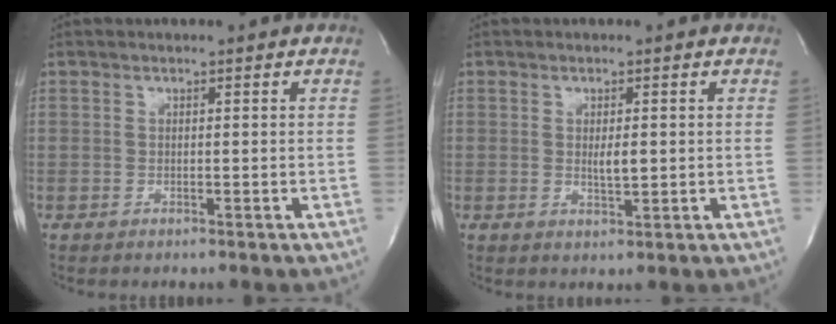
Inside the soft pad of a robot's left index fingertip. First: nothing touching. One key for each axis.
{"total": 2.3, "fx": 0.2, "fy": 0.6, "fz": 2.2, "tx": -0.040, "ty": -0.004, "tz": 0.005}